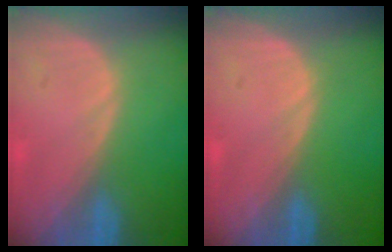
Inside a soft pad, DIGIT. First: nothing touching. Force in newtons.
{"total": 0.0}